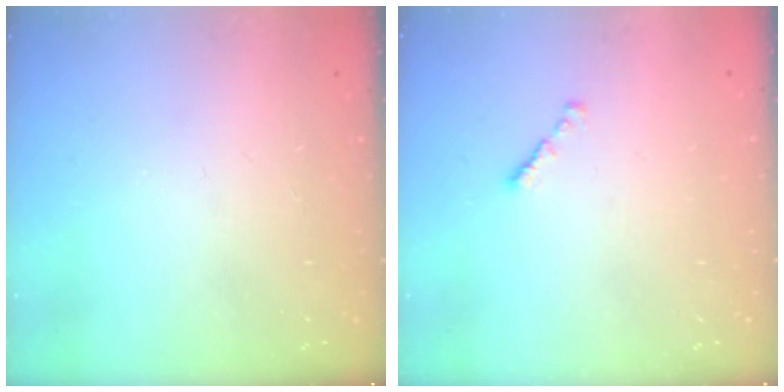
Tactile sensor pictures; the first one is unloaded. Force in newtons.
{"total": 1.3, "press": 1.1, "slide": 0.6}